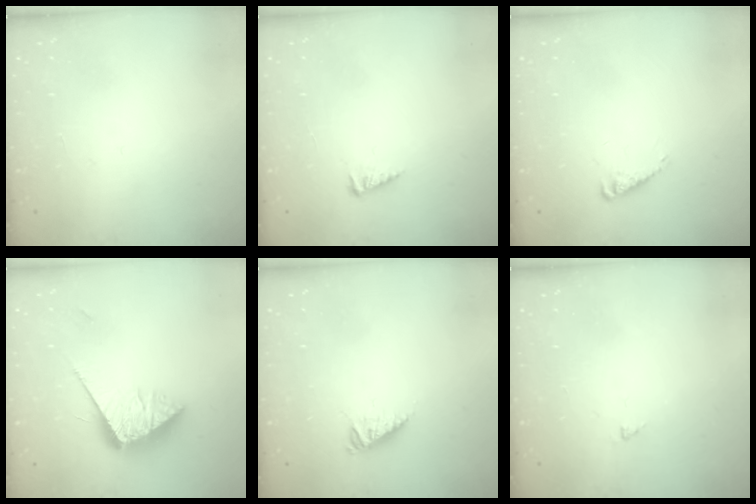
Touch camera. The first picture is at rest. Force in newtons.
{"total": 2.6, "press": 2.6, "slide": 0.5}
{"total": 1.7, "press": 1.7, "slide": 0.4}
{"total": 11.3, "press": 11.3, "slide": 0.3}
{"total": 3.8, "press": 3.7, "slide": 0.7}
{"total": 1.0, "press": 1.0, "slide": 0.2}